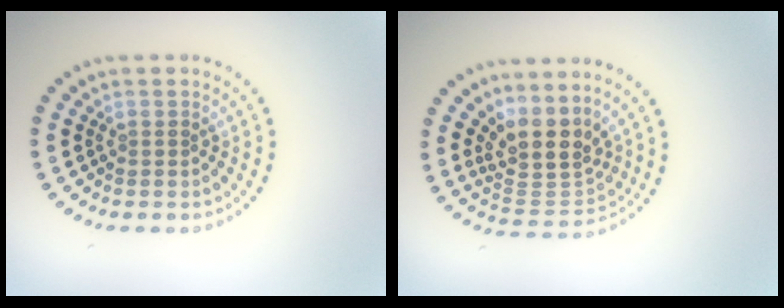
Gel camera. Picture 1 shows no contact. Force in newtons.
{"total": 4.3, "press": 3.3, "slide": 2.7}